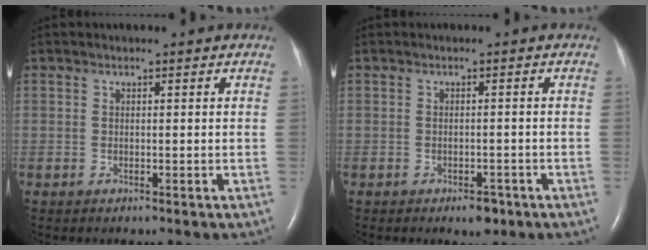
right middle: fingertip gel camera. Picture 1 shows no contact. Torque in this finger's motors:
{"motor_torque": [0.32, -0.25, 0.01, 0.00]}